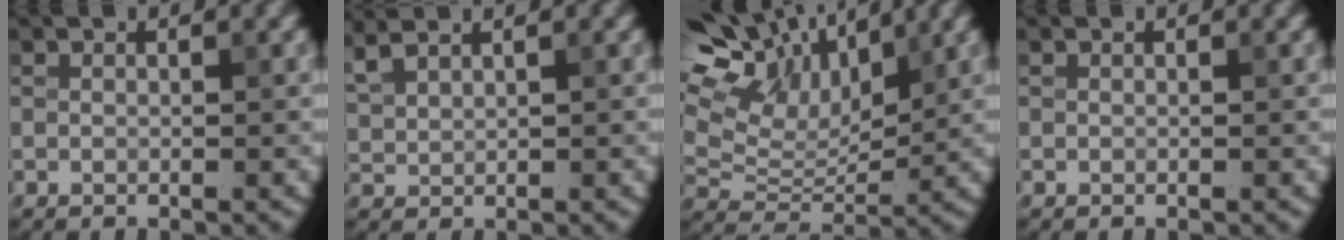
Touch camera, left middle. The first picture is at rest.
{"total": 2.5, "force": [2.0, 0.7, 1.2], "torque": [-0.038, 0.012, 0.047]}
{"total": 11.4, "force": [7.0, 5.6, 7.0], "torque": [-0.148, 0.044, 0.114]}
{"total": 0.0}